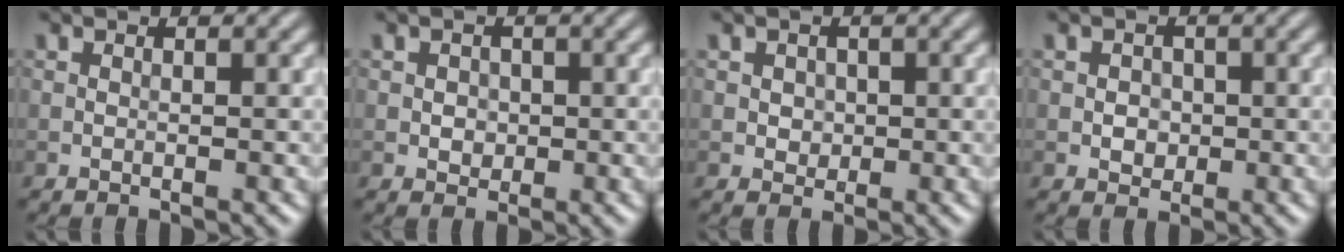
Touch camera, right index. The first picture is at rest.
{"total": 1.3, "force": [0.0, 1.2, 0.6], "torque": [-0.011, -0.003, 0.000]}
{"total": 1.2, "force": [0.1, 1.1, 0.5], "torque": [-0.008, -0.004, 0.004]}
{"total": 1.6, "force": [-0.1, 1.4, 0.7], "torque": [-0.010, -0.002, -0.004]}